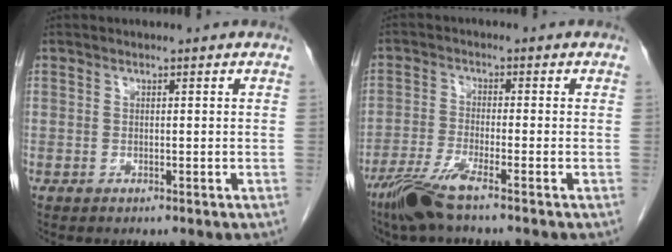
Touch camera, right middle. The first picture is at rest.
{"total": 6.0, "force": [-4.3, 0.0, 4.1], "torque": [-0.091, -0.018, -0.090]}